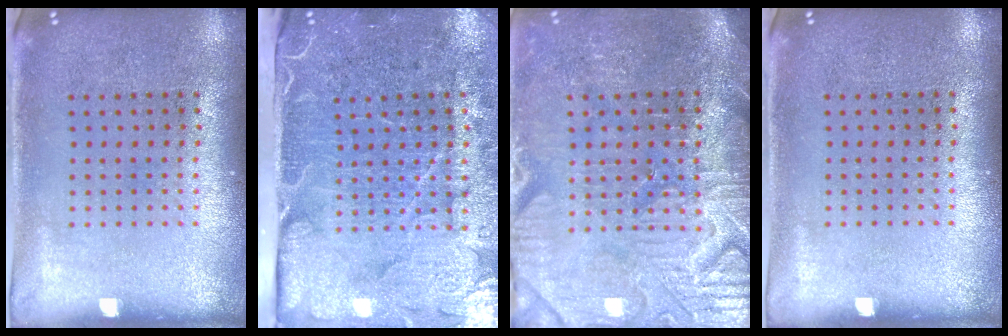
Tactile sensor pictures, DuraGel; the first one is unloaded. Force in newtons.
{"total": 4.9, "press": 4.1, "slide": 2.8}
{"total": 4.0, "press": 3.8, "slide": 1.4}
{"total": 0.0}